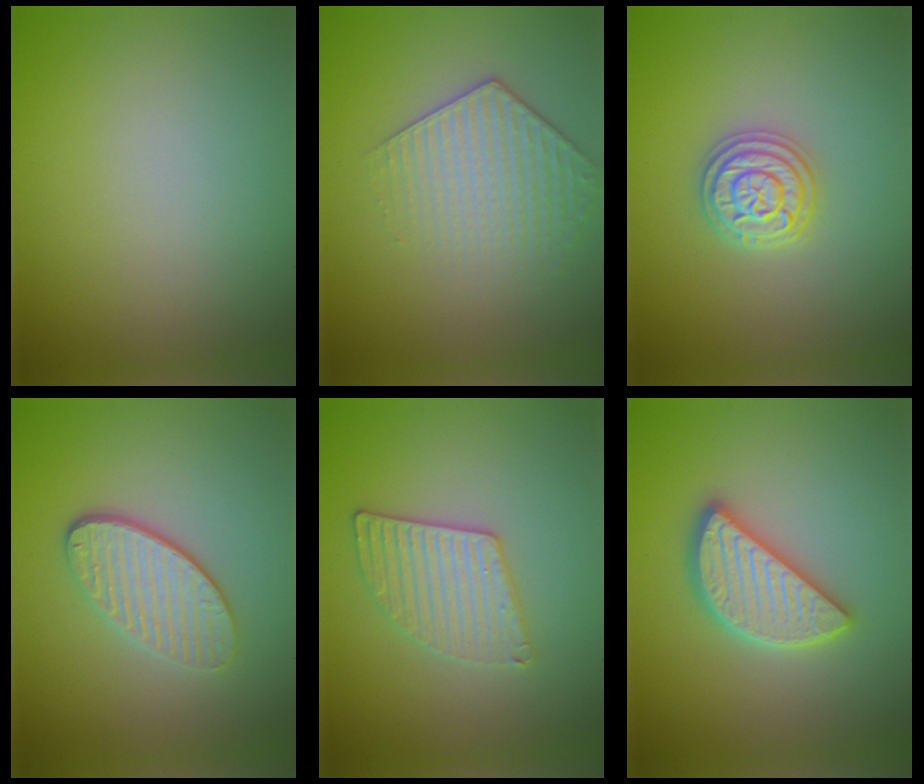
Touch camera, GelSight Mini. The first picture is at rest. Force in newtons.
{"total": 3.1, "press": 3.0, "slide": 0.9}
{"total": 3.2, "press": 3.2, "slide": 0.5}
{"total": 3.7, "press": 3.2, "slide": 1.9}
{"total": 3.0, "press": 3.0, "slide": 0.2}
{"total": 4.5, "press": 4.5, "slide": 0.4}